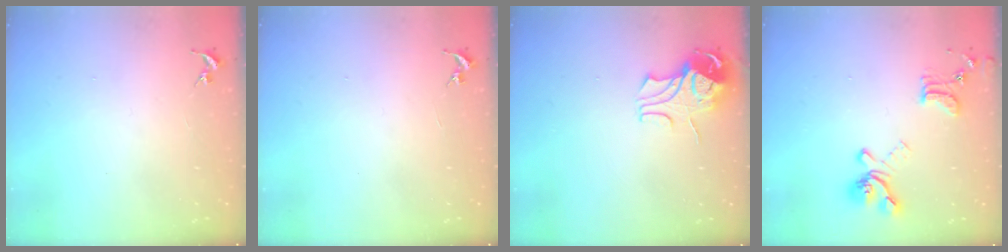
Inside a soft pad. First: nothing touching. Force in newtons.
{"total": 0.0}
{"total": 9.0, "press": 8.9, "slide": 1.3}
{"total": 16.5, "press": 16.4, "slide": 1.7}